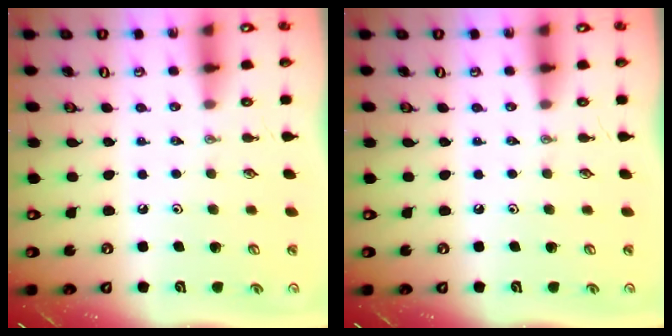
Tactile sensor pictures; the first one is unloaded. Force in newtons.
{"total": 0.0}